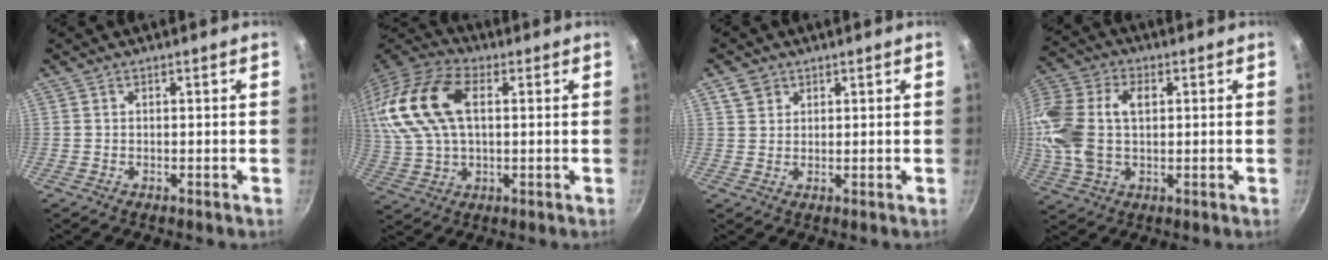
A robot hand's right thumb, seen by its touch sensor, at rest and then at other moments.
{"total": 18.9, "force": [4.4, 11.2, 14.6], "torque": [-0.300, 0.017, 0.075]}
{"total": 3.3, "force": [1.8, 2.6, 1.0], "torque": [-0.004, 0.001, 0.033]}
{"total": 17.5, "force": [2.2, 11.4, 13.1], "torque": [-0.281, 0.025, 0.033]}